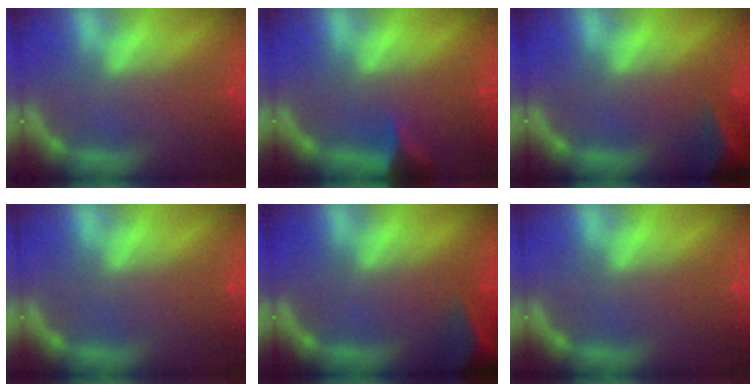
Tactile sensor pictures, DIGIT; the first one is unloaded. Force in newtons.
{"total": 2.9}
{"total": 7.5}
{"total": 0.0}
{"total": 8.9}
{"total": 0.0}